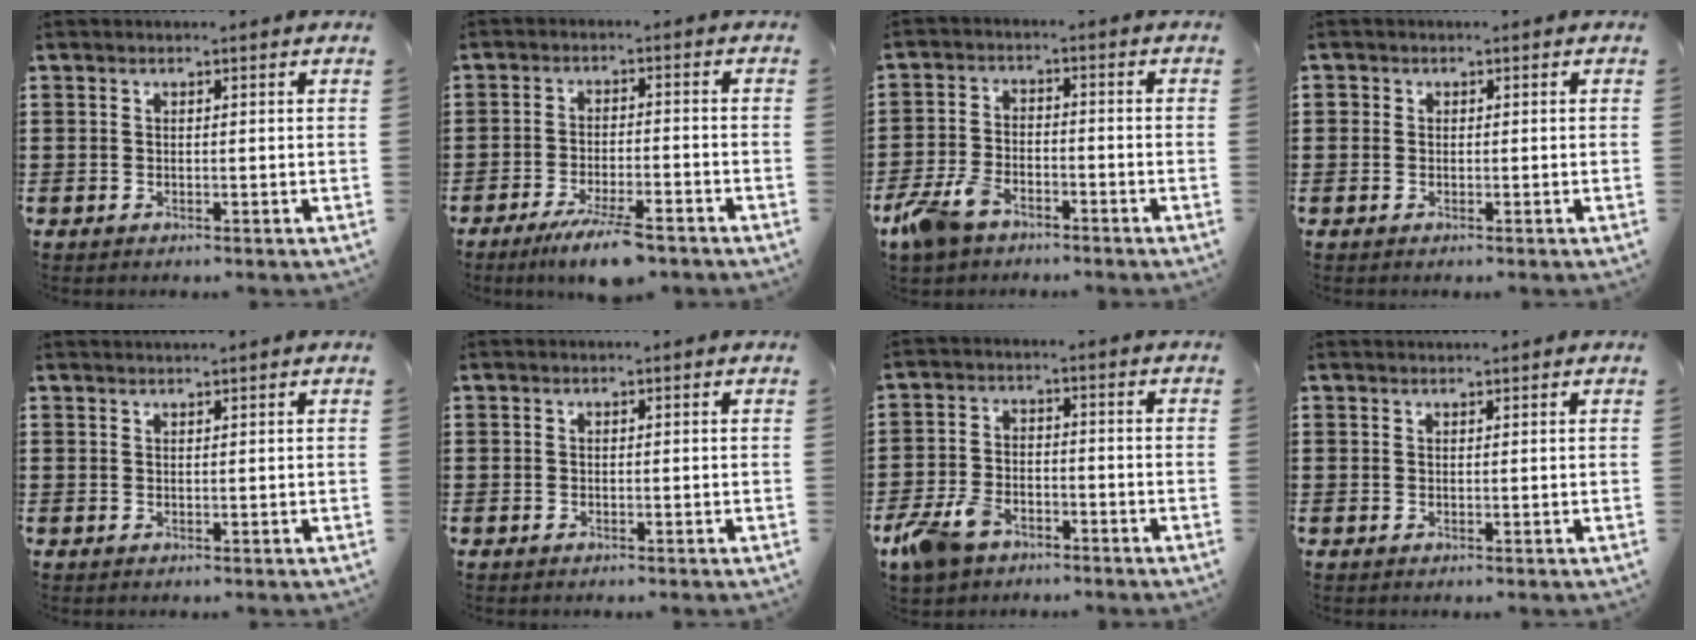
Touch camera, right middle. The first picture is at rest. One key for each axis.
{"total": 6.6, "fx": -5.1, "fy": 0.9, "fz": 4.1, "tx": -0.073, "ty": -0.009, "tz": -0.089}
{"total": 6.1, "fx": -4.3, "fy": 2.8, "fz": 3.1, "tx": -0.092, "ty": 0.000, "tz": -0.090}
{"total": 0.9, "fx": 0.1, "fy": 0.8, "fz": 0.1, "tx": 0.004, "ty": 0.003, "tz": -0.001}
{"total": 1.0, "fx": 0.9, "fy": -0.1, "fz": 0.0, "tx": -0.001, "ty": -0.004, "tz": 0.018}
{"total": 0.0}
{"total": 6.2, "fx": -4.4, "fy": 3.2, "fz": 3.0, "tx": -0.090, "ty": 0.002, "tz": -0.093}
{"total": 0.8, "fx": 0.7, "fy": 0.0, "fz": -0.1, "tx": 0.001, "ty": -0.002, "tz": 0.014}